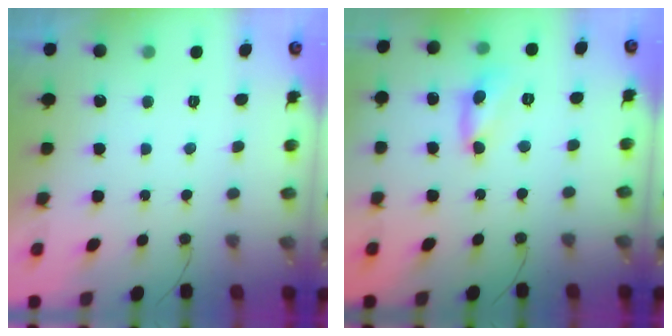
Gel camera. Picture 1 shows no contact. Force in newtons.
{"total": 5.2, "press": 5.2, "slide": 0.3}